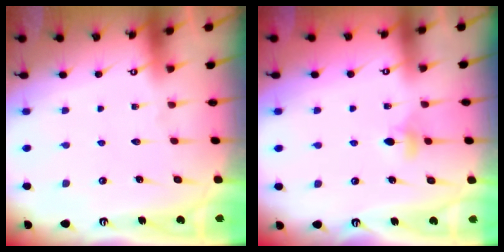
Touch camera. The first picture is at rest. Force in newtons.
{"total": 3.7, "press": 3.6, "slide": 0.8}